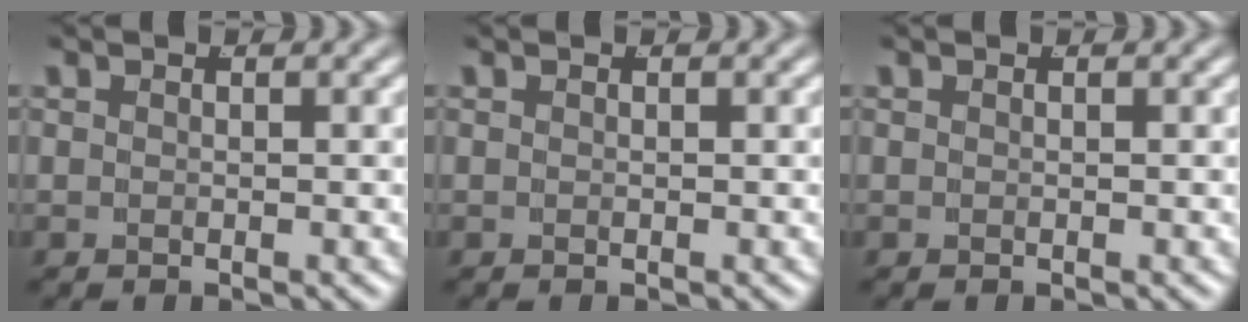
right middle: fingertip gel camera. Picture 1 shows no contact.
{"total": 0.0}
{"total": 0.0}